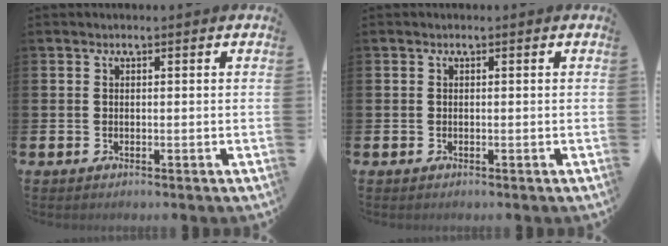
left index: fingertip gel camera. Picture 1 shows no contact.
{"total": 0.0}